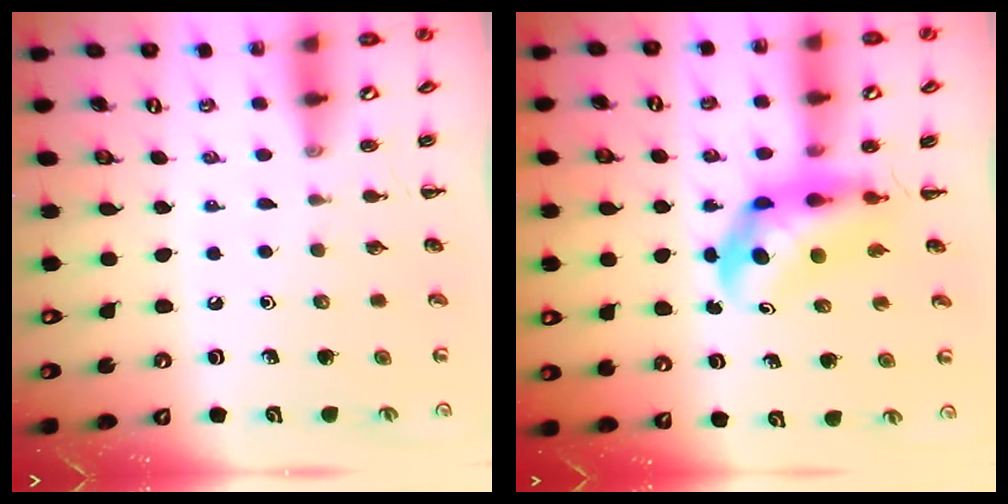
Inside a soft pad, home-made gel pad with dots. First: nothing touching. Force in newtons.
{"total": 5.7, "press": 5.6, "slide": 1.3}